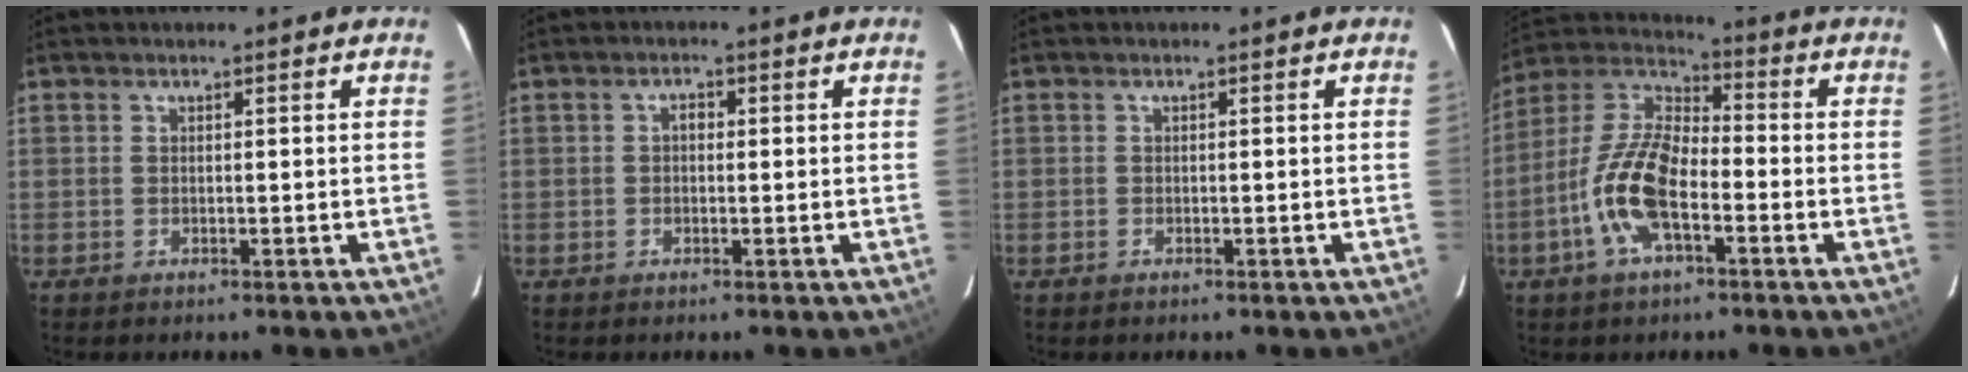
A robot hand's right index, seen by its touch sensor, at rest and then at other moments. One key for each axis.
{"total": 1.3, "fx": 0.0, "fy": 1.0, "fz": 0.8, "tx": -0.014, "ty": 0.007, "tz": -0.003}
{"total": 0.0}
{"total": 13.4, "fx": -4.8, "fy": 5.5, "fz": 11.2, "tx": -0.238, "ty": 0.005, "tz": -0.096}